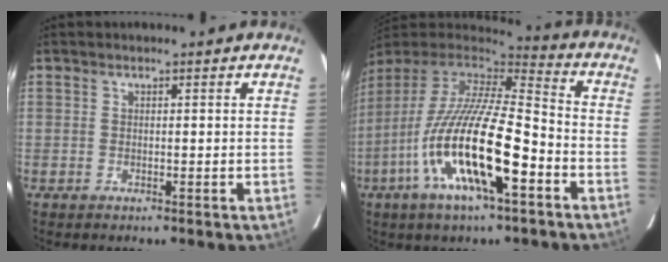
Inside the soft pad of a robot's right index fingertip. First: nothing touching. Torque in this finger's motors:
{"motor_torque": [1.32, -0.82, 1.06, 0.21]}